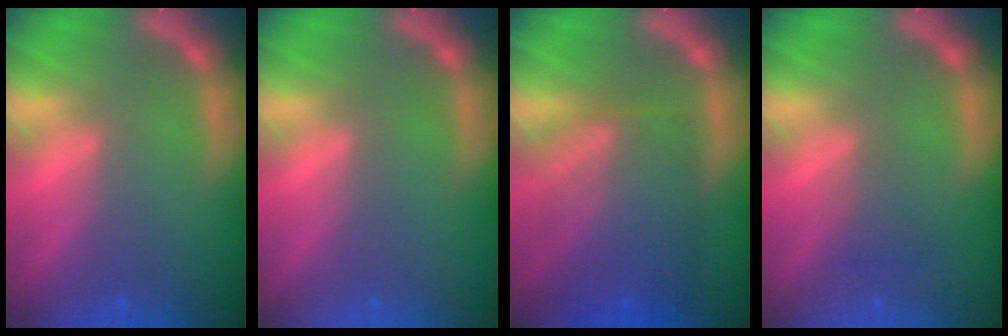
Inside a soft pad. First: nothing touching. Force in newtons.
{"total": 0.0}
{"total": 8.5}
{"total": 1.5}